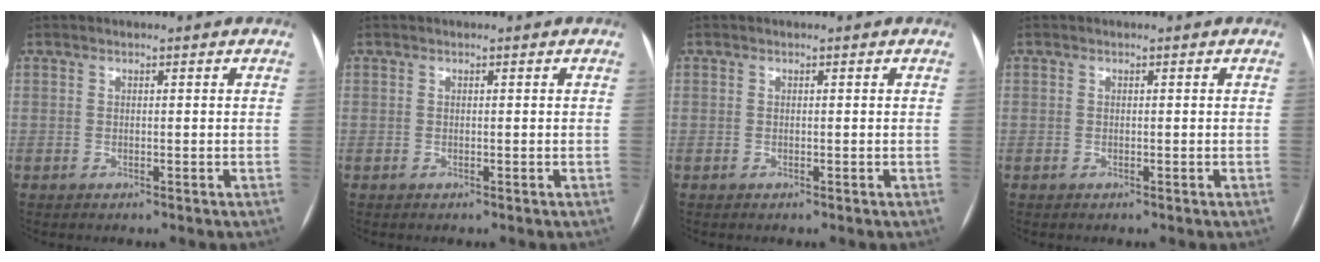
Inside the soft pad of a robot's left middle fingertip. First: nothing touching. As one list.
[{"total": 0.0}, {"total": 0.0}, {"total": 0.0}]